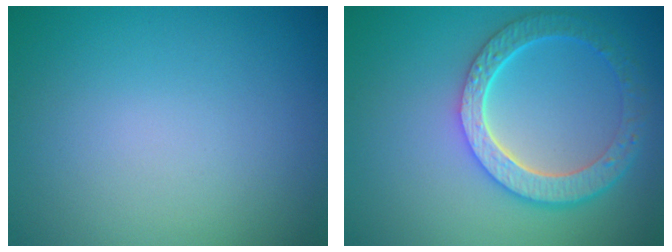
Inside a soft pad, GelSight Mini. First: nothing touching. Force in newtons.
{"total": 5.7, "press": 4.3, "slide": 3.8}